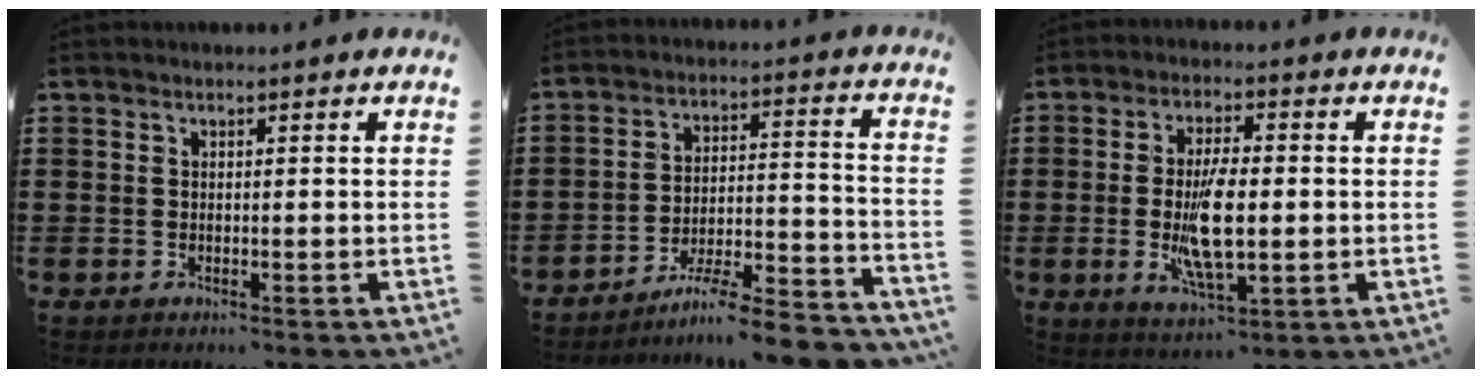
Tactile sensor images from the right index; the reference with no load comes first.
{"total": 7.5, "force": [-6.8, -0.1, 3.1], "torque": [-0.042, 0.002, -0.132]}
{"total": 9.7, "force": [-1.0, 3.5, 9.0], "torque": [-0.172, -0.012, -0.019]}